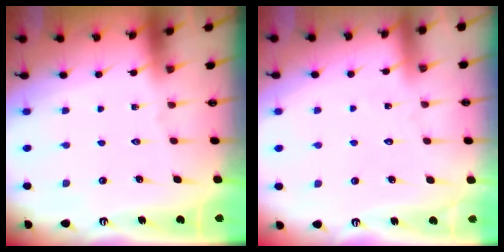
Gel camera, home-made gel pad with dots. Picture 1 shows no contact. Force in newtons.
{"total": 3.8, "press": 3.8, "slide": 0.3}